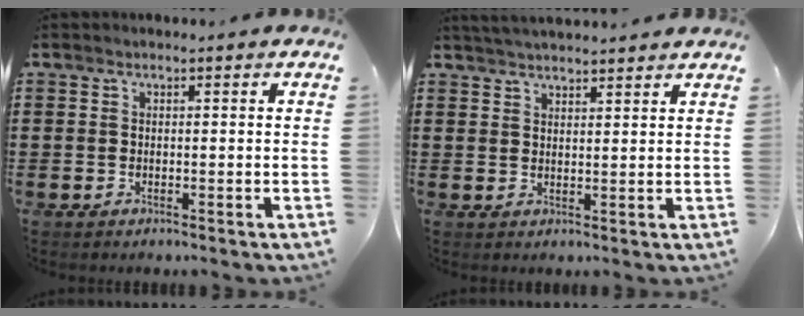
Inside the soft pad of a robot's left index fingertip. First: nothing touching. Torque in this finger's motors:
{"motor_torque": [1.03, -1.11, 0.17, 0.04]}